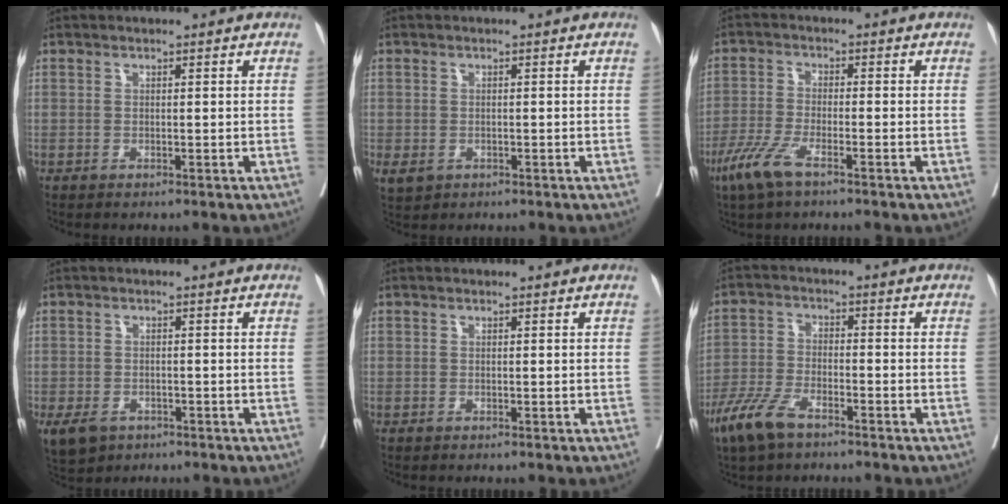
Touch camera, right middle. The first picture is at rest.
{"total": 3.6, "force": [-1.5, 2.7, 1.8], "torque": [-0.037, -0.008, -0.016]}
{"total": 5.8, "force": [-3.8, 1.2, 4.3], "torque": [-0.100, -0.010, -0.074]}
{"total": 5.9, "force": [-3.4, 4.0, 2.6], "torque": [-0.049, -0.005, -0.049]}
{"total": 0.0}
{"total": 7.4, "force": [-5.1, 2.6, 4.6], "torque": [-0.107, -0.009, -0.099]}